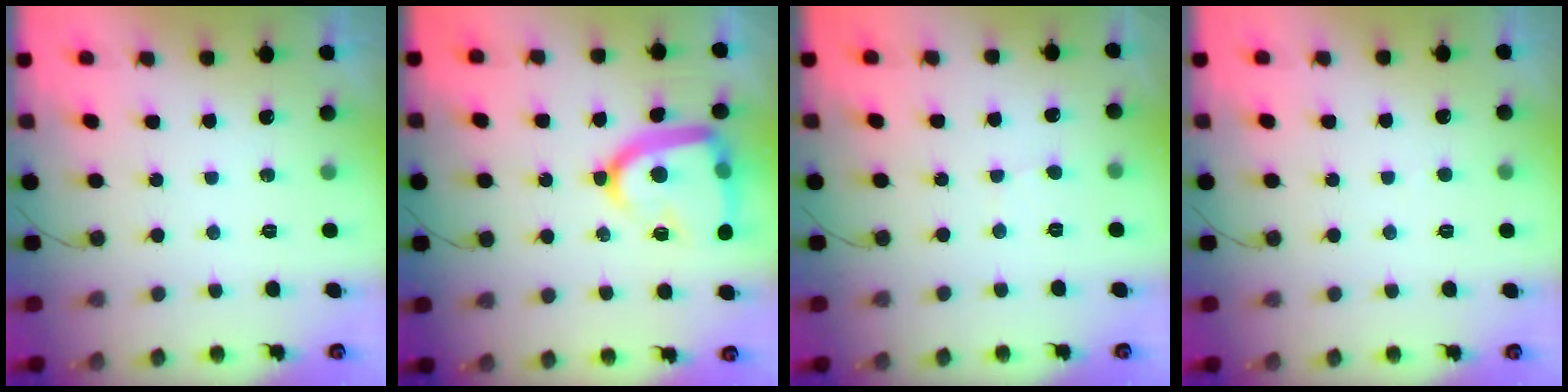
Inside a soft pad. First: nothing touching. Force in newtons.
{"total": 17.5, "press": 17.5, "slide": 1.3}
{"total": 0.7, "press": 0.7, "slide": 0.0}
{"total": 2.5, "press": 2.5, "slide": 0.2}